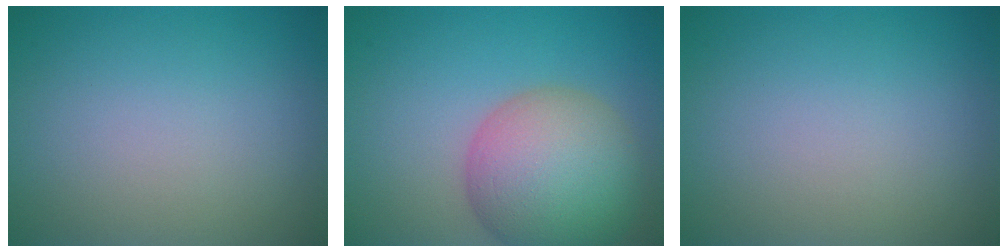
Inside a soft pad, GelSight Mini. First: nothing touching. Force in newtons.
{"total": 9.6, "press": 9.5, "slide": 0.6}
{"total": 0.0}